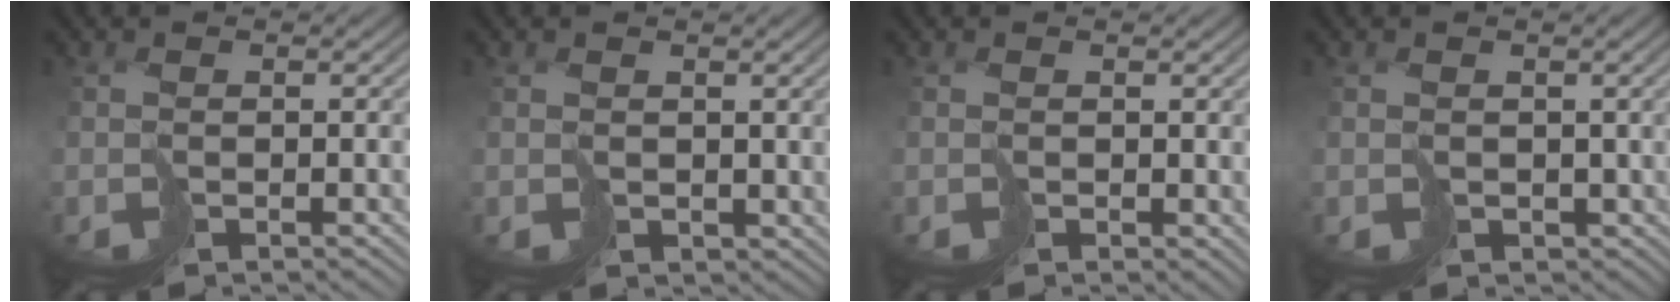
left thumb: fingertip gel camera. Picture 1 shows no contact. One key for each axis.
{"total": 1.6, "fx": 1.0, "fy": 1.2, "fz": 0.2, "tx": -0.015, "ty": -0.004, "tz": 0.023}
{"total": 0.6, "fx": 0.6, "fy": 0.2, "fz": -0.1, "tx": 0.000, "ty": -0.002, "tz": 0.011}
{"total": 2.5, "fx": 0.3, "fy": 2.3, "fz": 0.8, "tx": -0.018, "ty": -0.012, "tz": 0.008}